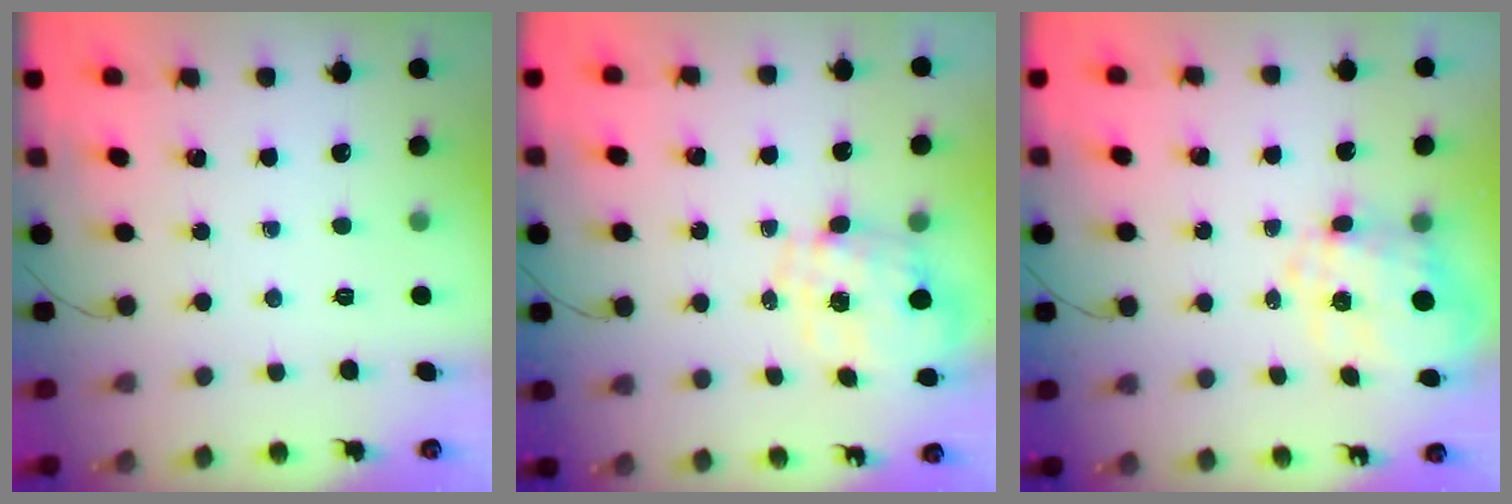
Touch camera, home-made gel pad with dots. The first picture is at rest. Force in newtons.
{"total": 2.1, "press": 1.7, "slide": 1.1}
{"total": 9.6, "press": 9.5, "slide": 1.7}